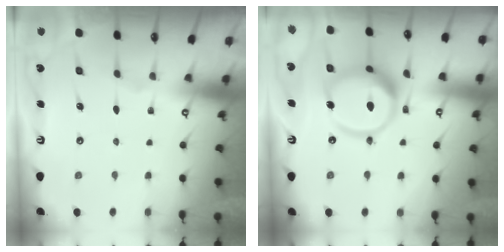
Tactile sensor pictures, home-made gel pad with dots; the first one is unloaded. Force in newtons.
{"total": 15.4, "press": 15.4, "slide": 1.5}